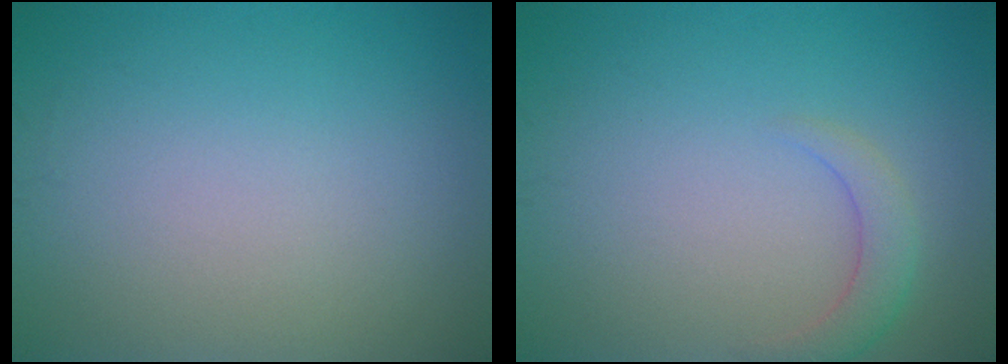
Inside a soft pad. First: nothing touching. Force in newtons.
{"total": 2.1, "press": 2.1, "slide": 0.2}